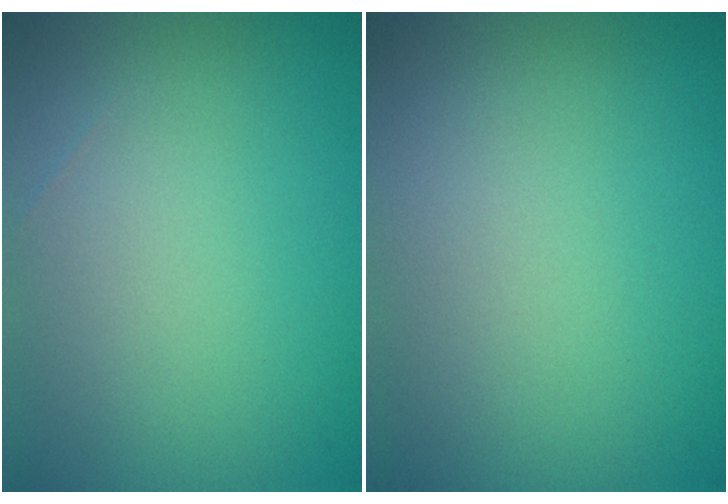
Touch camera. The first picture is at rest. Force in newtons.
{"total": 0.0}